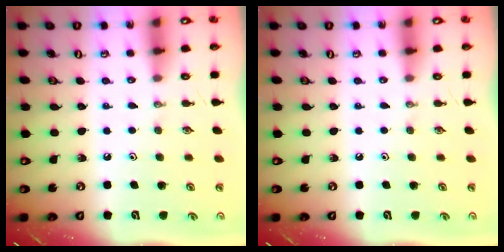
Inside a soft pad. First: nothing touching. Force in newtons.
{"total": 0.0}